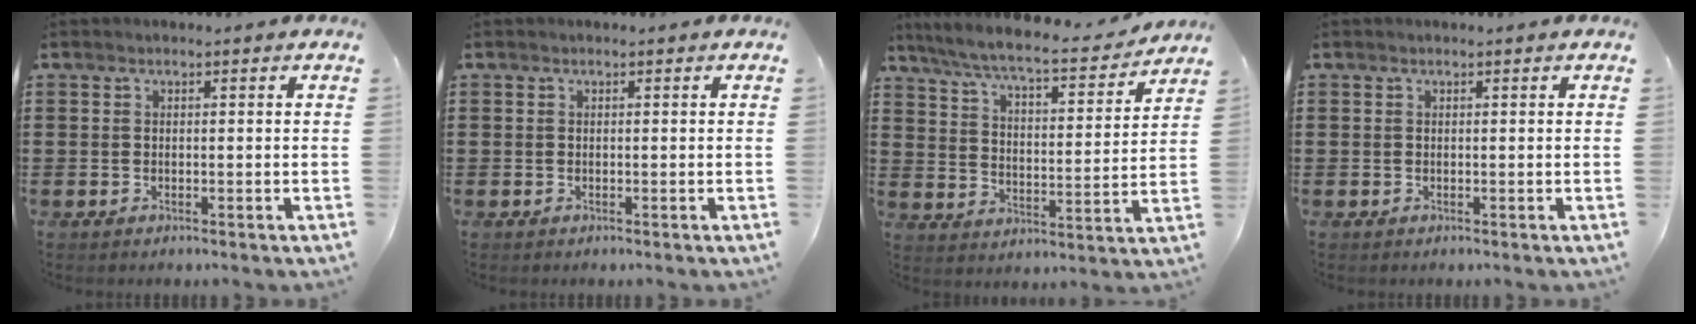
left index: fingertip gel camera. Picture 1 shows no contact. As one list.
[{"total": 0.0}, {"total": 6.9, "force": [6.2, 0.1, 2.9], "torque": [-0.084, -0.041, 0.104]}, {"total": 0.0}]